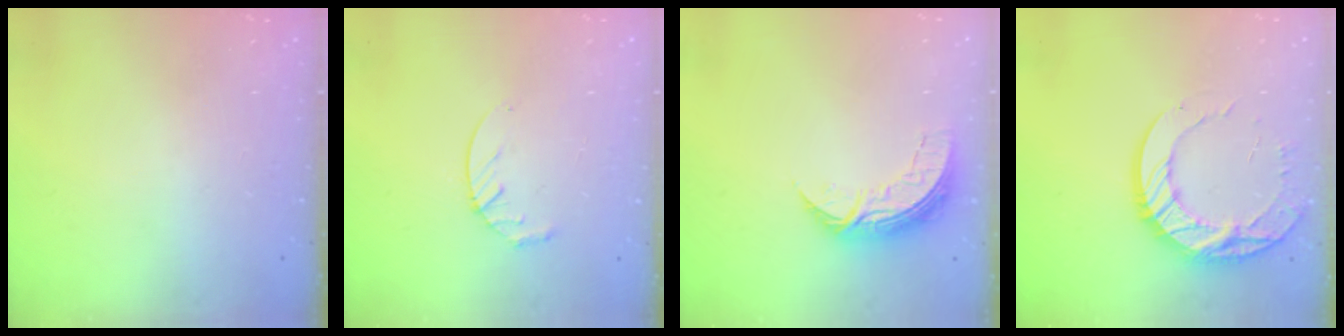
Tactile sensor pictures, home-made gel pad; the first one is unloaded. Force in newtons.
{"total": 4.2, "press": 4.2, "slide": 0.5}
{"total": 8.8, "press": 8.8, "slide": 0.6}
{"total": 15.4, "press": 15.3, "slide": 1.3}